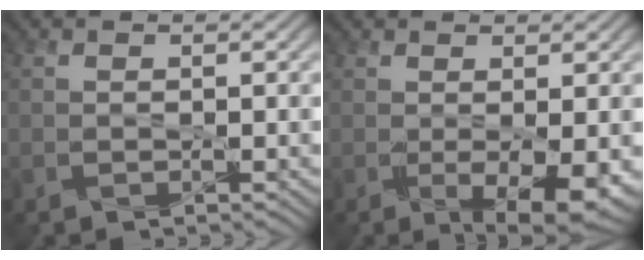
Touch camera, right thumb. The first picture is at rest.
{"total": 4.7, "force": [-0.6, 1.6, 4.4], "torque": [-0.073, -0.010, -0.002]}